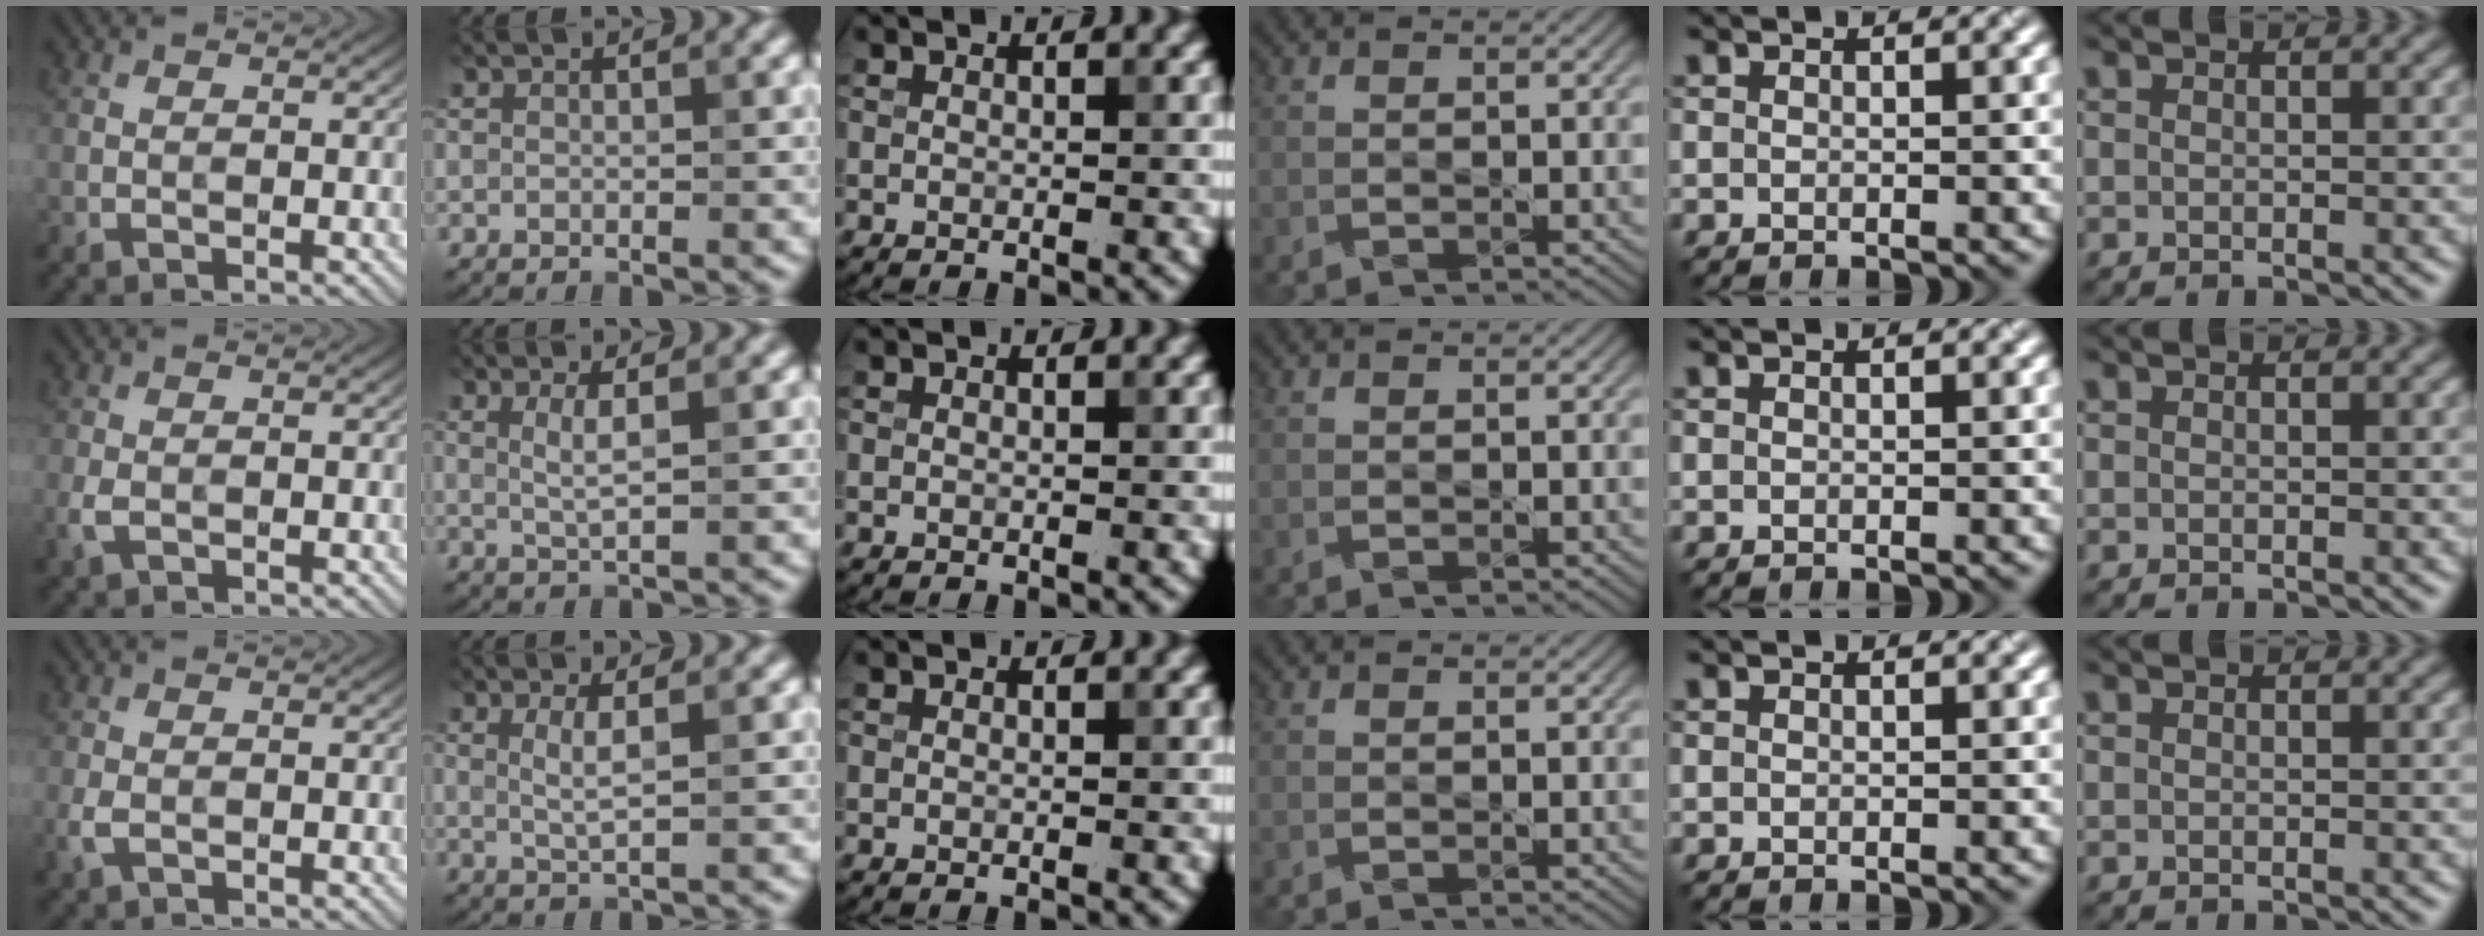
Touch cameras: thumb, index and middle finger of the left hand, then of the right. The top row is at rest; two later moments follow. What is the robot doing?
{"motion": "dispense", "object": "pipette"}